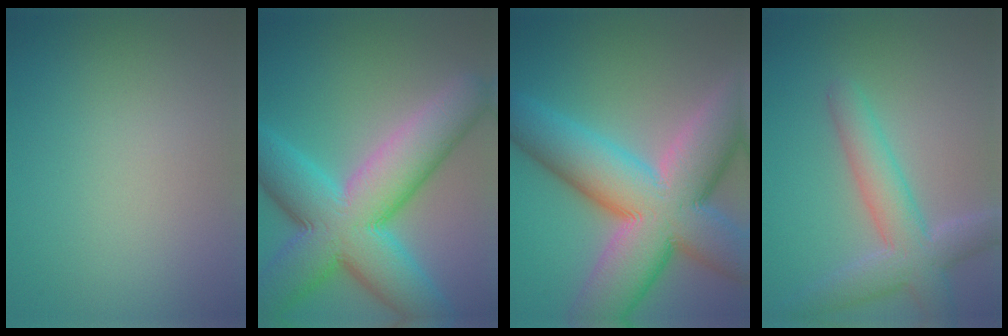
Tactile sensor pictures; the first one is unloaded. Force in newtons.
{"total": 12.8, "press": 12.8, "slide": 0.3}
{"total": 15.7, "press": 15.7, "slide": 0.9}
{"total": 5.1, "press": 5.1, "slide": 0.5}